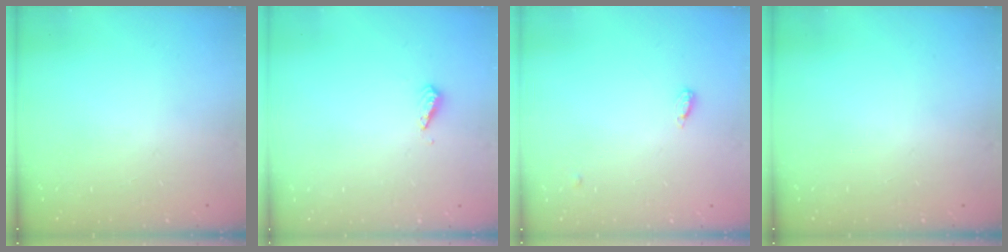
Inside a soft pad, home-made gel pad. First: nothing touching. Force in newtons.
{"total": 2.8, "press": 2.8, "slide": 0.7}
{"total": 4.0, "press": 3.9, "slide": 0.7}
{"total": 0.0}